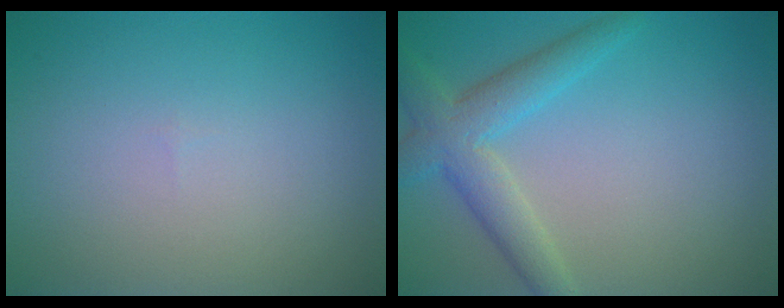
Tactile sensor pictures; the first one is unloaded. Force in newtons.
{"total": 4.2, "press": 4.2, "slide": 0.2}